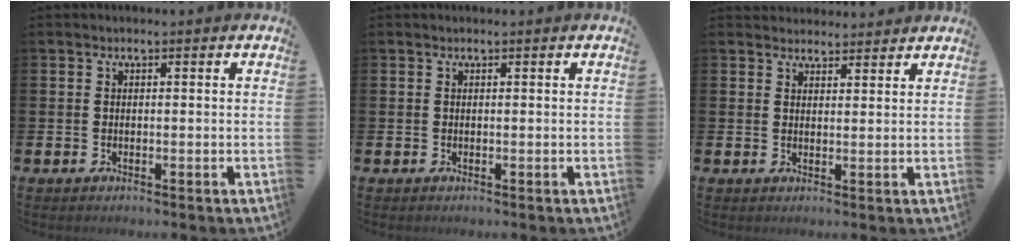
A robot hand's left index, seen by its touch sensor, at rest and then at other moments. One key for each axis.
{"total": 0.0}
{"total": 2.9, "fx": 2.8, "fy": 0.7, "fz": -0.2, "tx": -0.002, "ty": -0.011, "tz": 0.051}